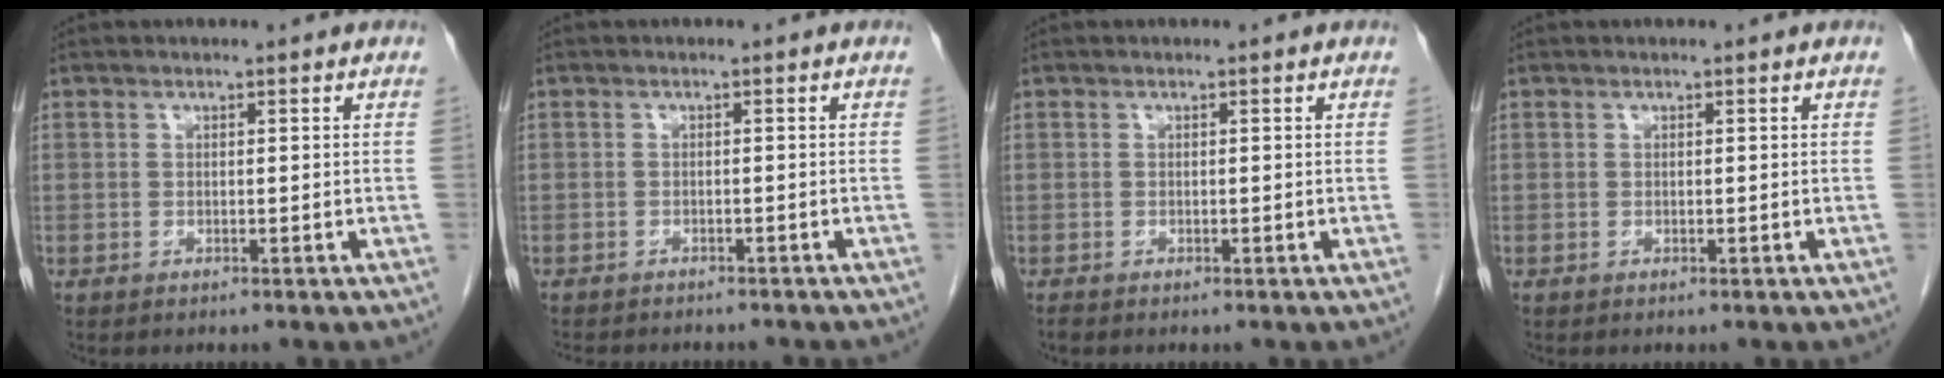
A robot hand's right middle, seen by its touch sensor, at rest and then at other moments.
{"total": 8.0, "force": [-7.0, 2.2, 3.1], "torque": [-0.044, -0.002, -0.086]}
{"total": 0.0}
{"total": 0.0}